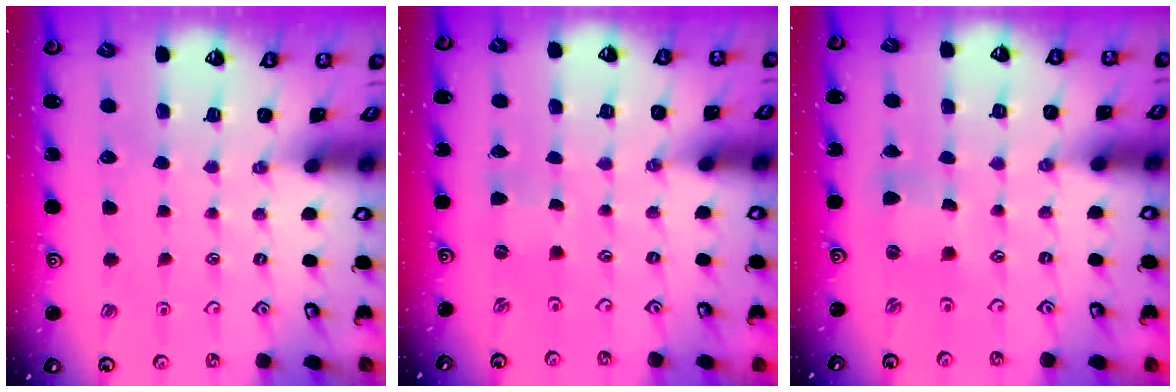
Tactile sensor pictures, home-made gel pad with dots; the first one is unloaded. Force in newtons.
{"total": 0.0}
{"total": 2.0, "press": 2.0, "slide": 0.1}